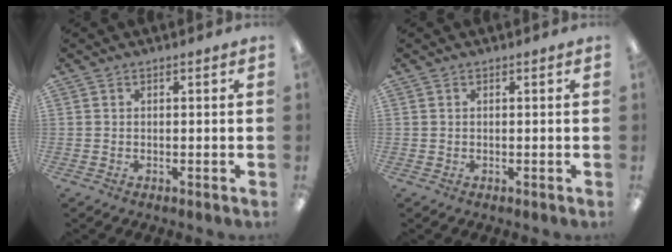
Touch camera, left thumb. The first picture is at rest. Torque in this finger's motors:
{"motor_torque": [0.00, 0.00, -0.04, 0.04, 0.00]}